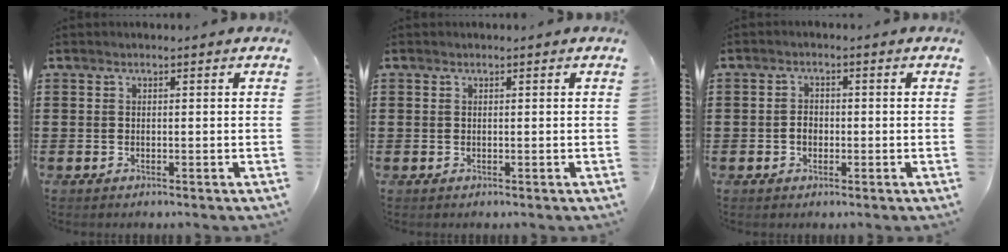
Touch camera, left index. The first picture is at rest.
{"total": 0.0}
{"total": 1.9, "force": [-0.4, 1.5, 1.1], "torque": [-0.026, 0.005, -0.010]}